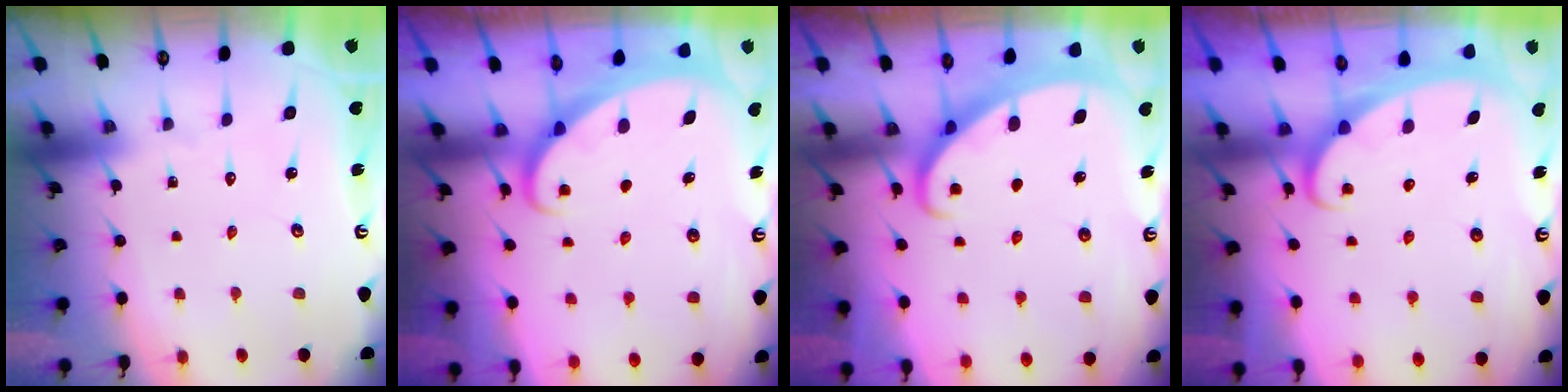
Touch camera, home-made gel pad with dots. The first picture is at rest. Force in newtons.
{"total": 1.7, "press": 1.7, "slide": 0.2}
{"total": 2.2, "press": 2.2, "slide": 0.2}
{"total": 2.6, "press": 2.6, "slide": 0.4}